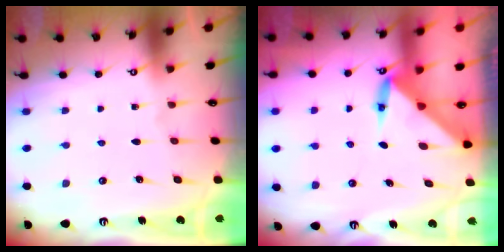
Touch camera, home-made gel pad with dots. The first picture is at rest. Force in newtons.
{"total": 3.8, "press": 3.8, "slide": 0.4}